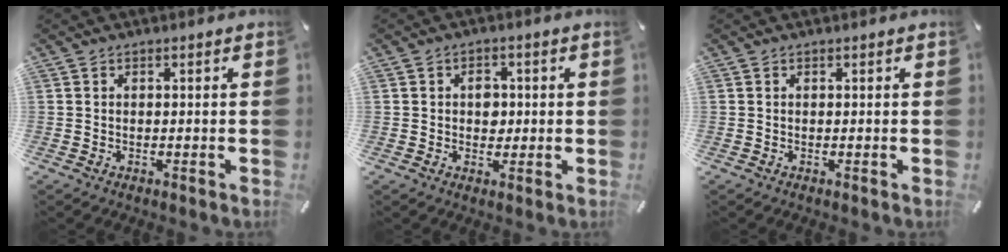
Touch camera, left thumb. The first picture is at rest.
{"total": 3.9, "force": [0.1, 3.2, 2.2], "torque": [-0.012, -0.005, -0.006]}
{"total": 0.0}